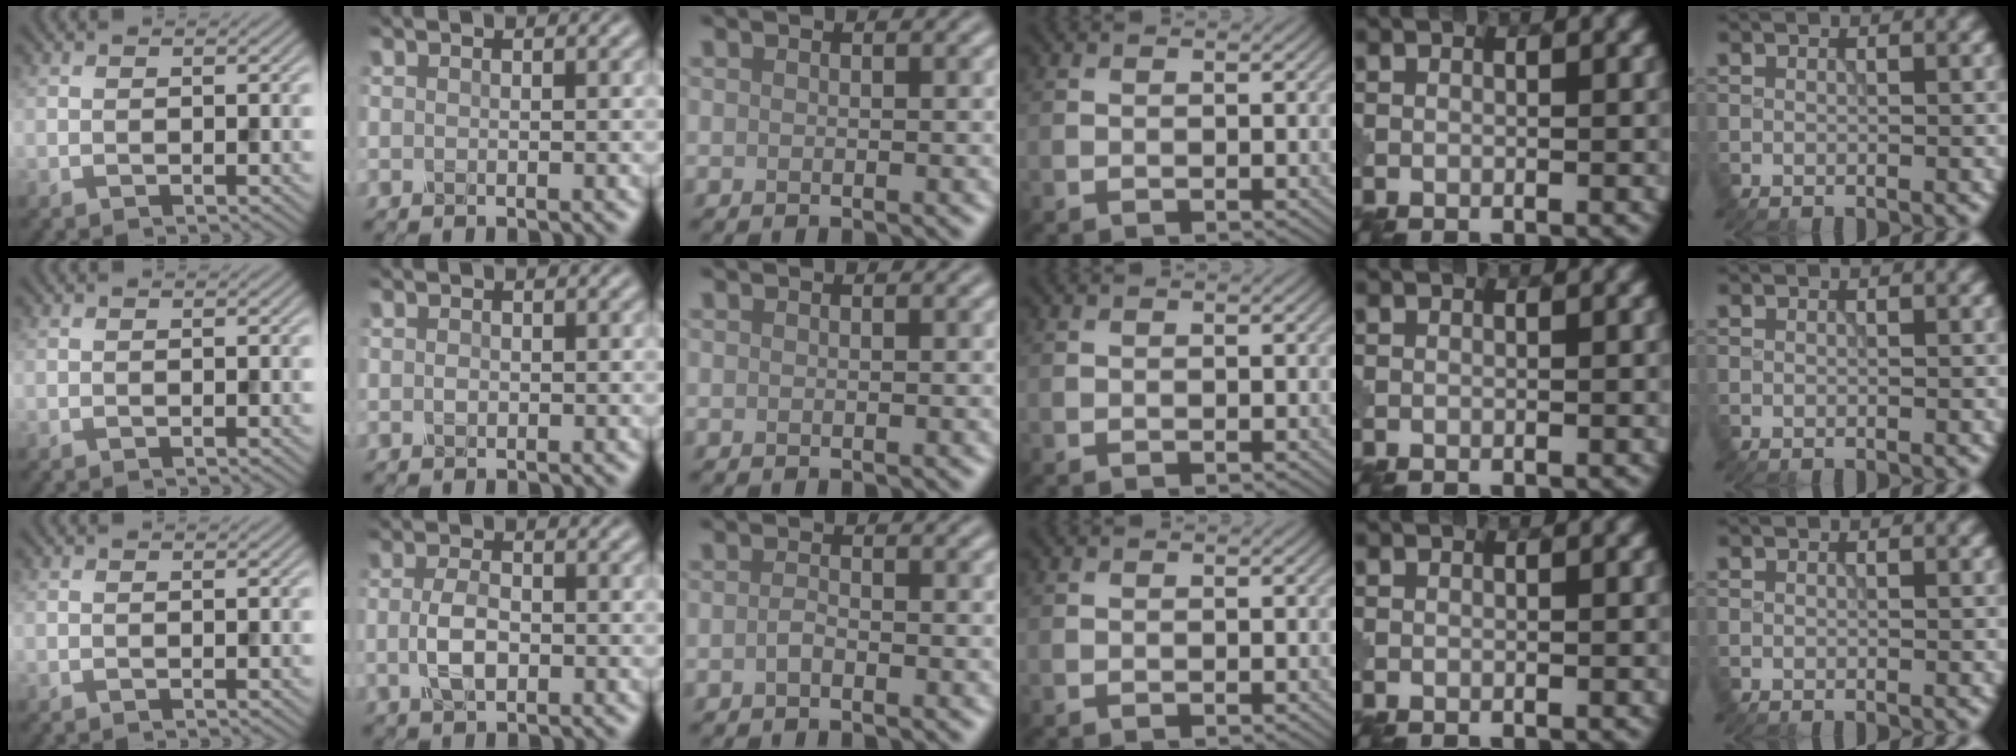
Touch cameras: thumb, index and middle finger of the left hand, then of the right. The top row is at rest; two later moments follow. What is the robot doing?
{"motion": "close", "object": "eyeshadow palette"}